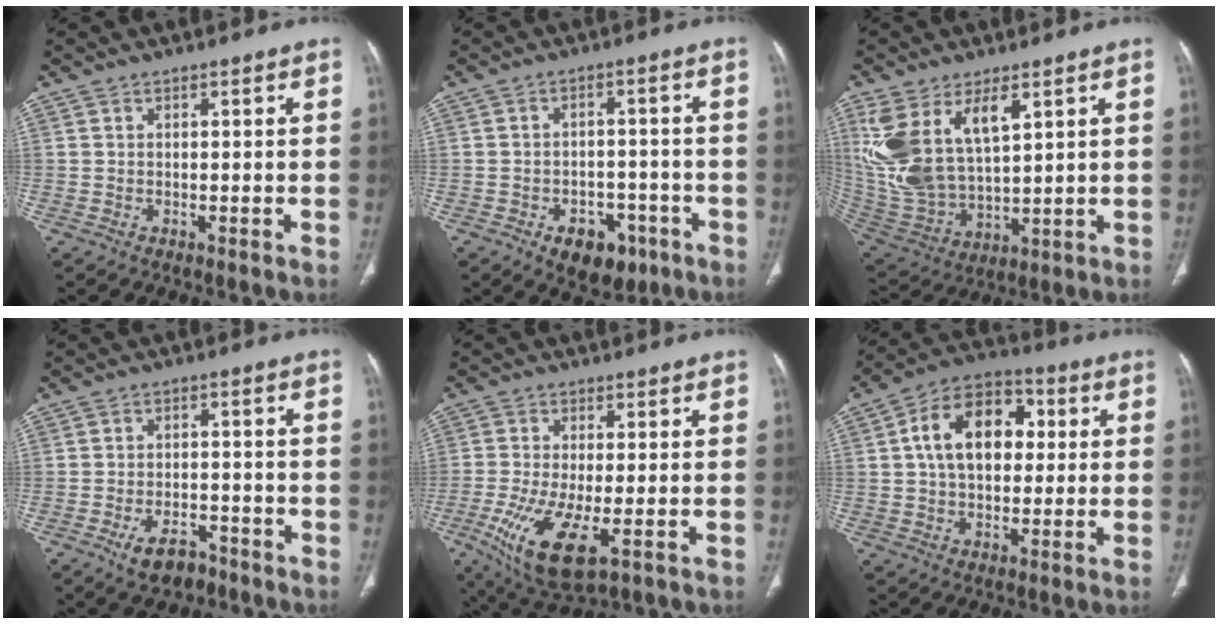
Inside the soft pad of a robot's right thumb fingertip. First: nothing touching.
{"total": 8.8, "force": [-4.7, 5.7, 4.7], "torque": [-0.034, 0.028, -0.059]}
{"total": 16.7, "force": [7.1, 8.4, 12.6], "torque": [-0.249, -0.025, 0.158]}
{"total": 6.2, "force": [-4.1, 3.3, 3.3], "torque": [-0.049, 0.026, -0.062]}
{"total": 12.8, "force": [-4.4, 4.3, 11.2], "torque": [-0.233, -0.020, -0.067]}
{"total": 15.1, "force": [2.6, 10.0, 11.1], "torque": [-0.154, 0.020, 0.033]}